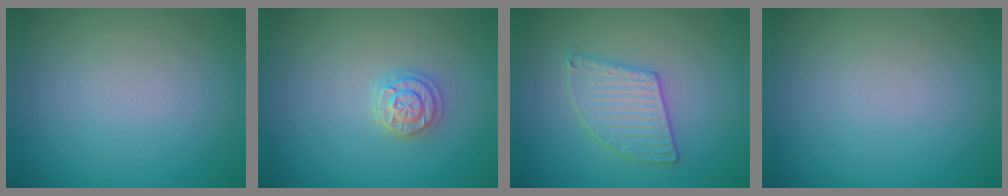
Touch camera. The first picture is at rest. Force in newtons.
{"total": 2.1, "press": 2.1, "slide": 0.5}
{"total": 3.2, "press": 3.2, "slide": 0.3}
{"total": 0.0}